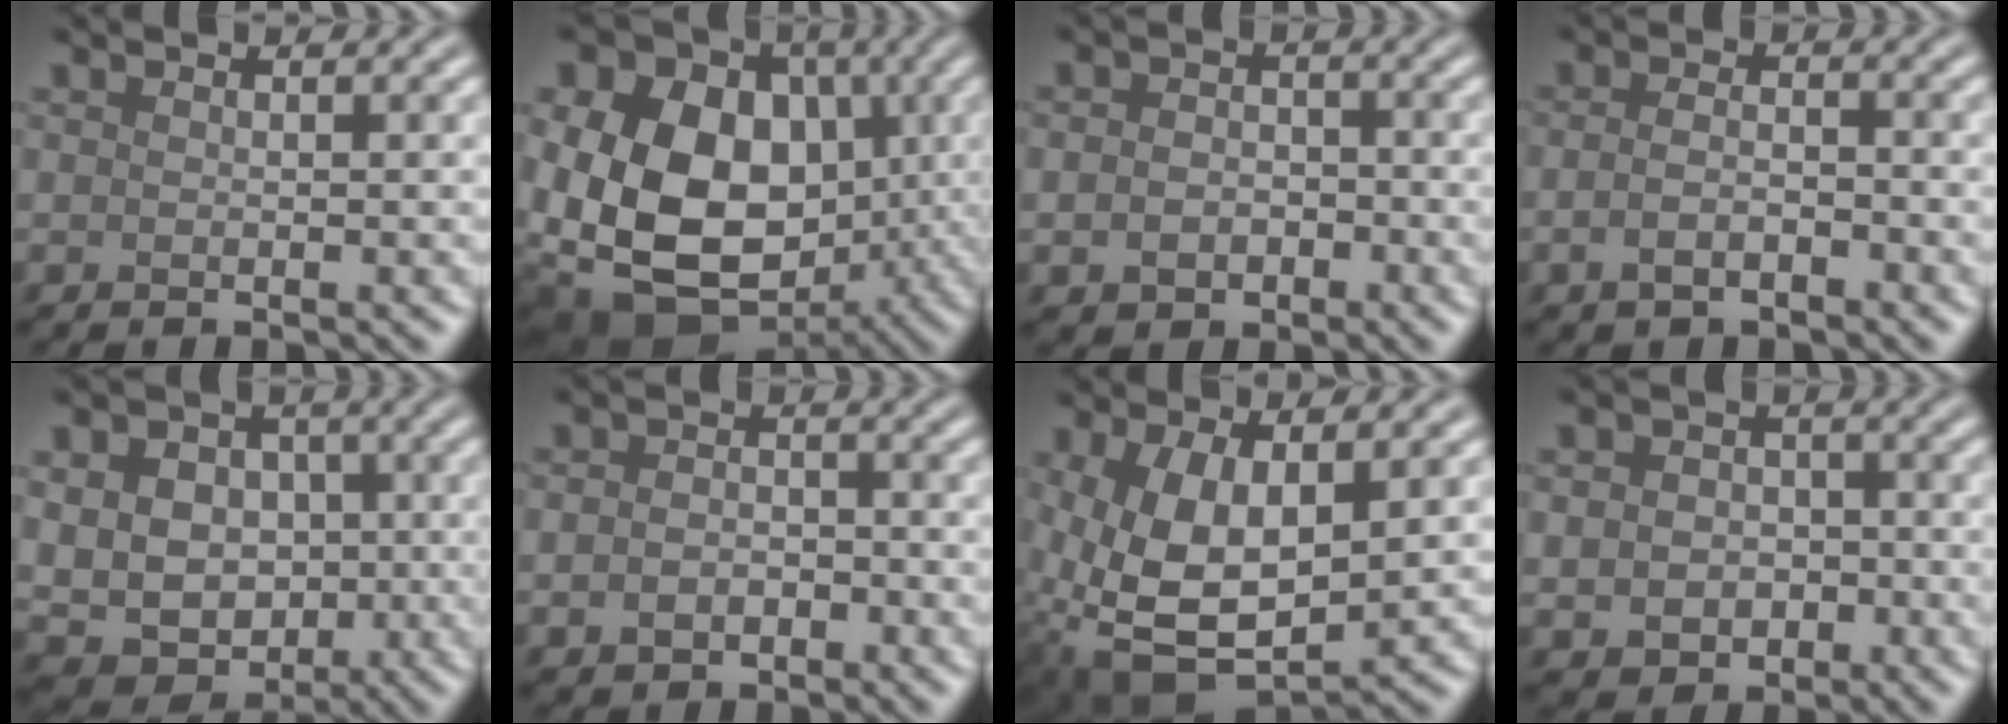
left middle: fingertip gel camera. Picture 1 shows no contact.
{"total": 19.7, "force": [-0.8, 15.4, 12.3], "torque": [-0.240, -0.003, -0.031]}
{"total": 2.8, "force": [-0.9, 2.3, 1.5], "torque": [-0.019, -0.005, -0.020]}
{"total": 2.2, "force": [-1.1, 1.1, 1.6], "torque": [-0.034, 0.000, -0.024]}
{"total": 11.5, "force": [1.4, 9.4, 6.4], "torque": [-0.094, 0.028, 0.011]}
{"total": 2.5, "force": [-0.9, 1.8, 1.3], "torque": [-0.023, -0.002, -0.021]}
{"total": 8.7, "force": [0.2, 4.8, 7.3], "torque": [-0.165, -0.011, 0.012]}
{"total": 4.2, "force": [-0.8, 3.4, 2.3], "torque": [-0.030, -0.010, -0.015]}